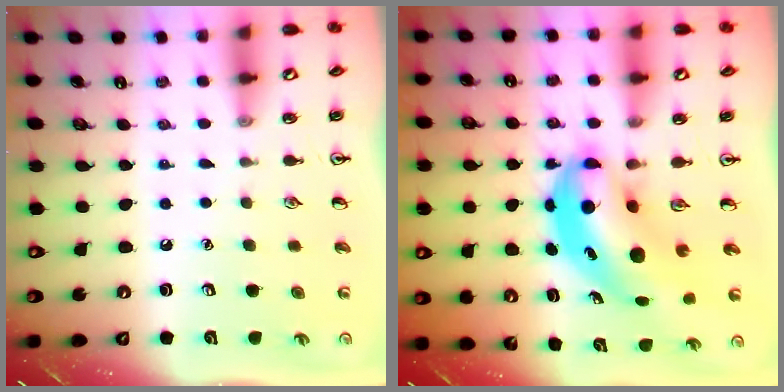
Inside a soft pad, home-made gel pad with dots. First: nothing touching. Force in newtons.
{"total": 7.8, "press": 7.6, "slide": 1.7}